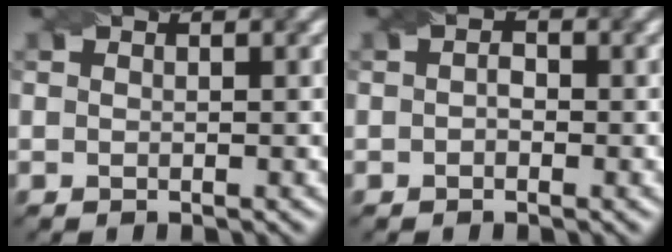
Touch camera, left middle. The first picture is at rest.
{"total": 1.2, "force": [-0.1, 0.8, 0.9], "torque": [-0.015, -0.002, -0.004]}